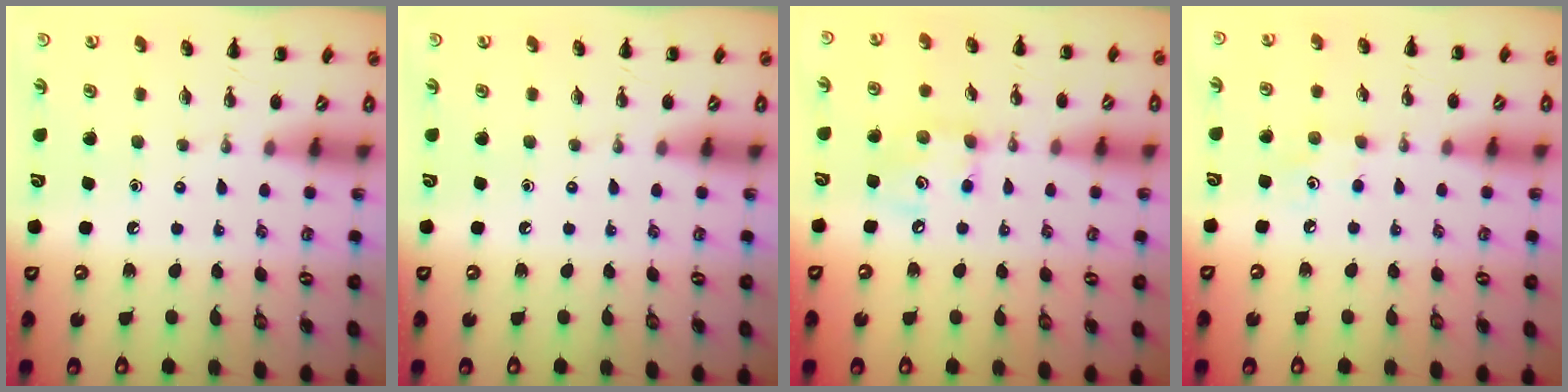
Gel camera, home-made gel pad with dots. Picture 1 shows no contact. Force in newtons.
{"total": 0.0}
{"total": 6.8, "press": 6.8, "slide": 0.6}
{"total": 3.8, "press": 3.7, "slide": 0.8}